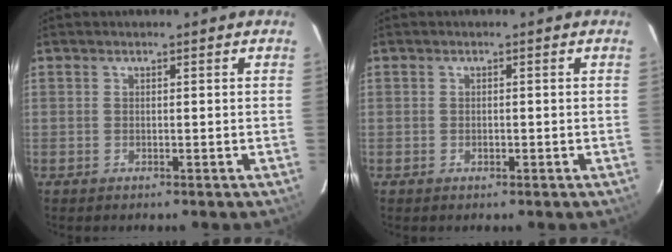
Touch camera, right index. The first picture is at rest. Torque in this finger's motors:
{"motor_torque": [-0.10, -0.07, -0.04, -0.03]}